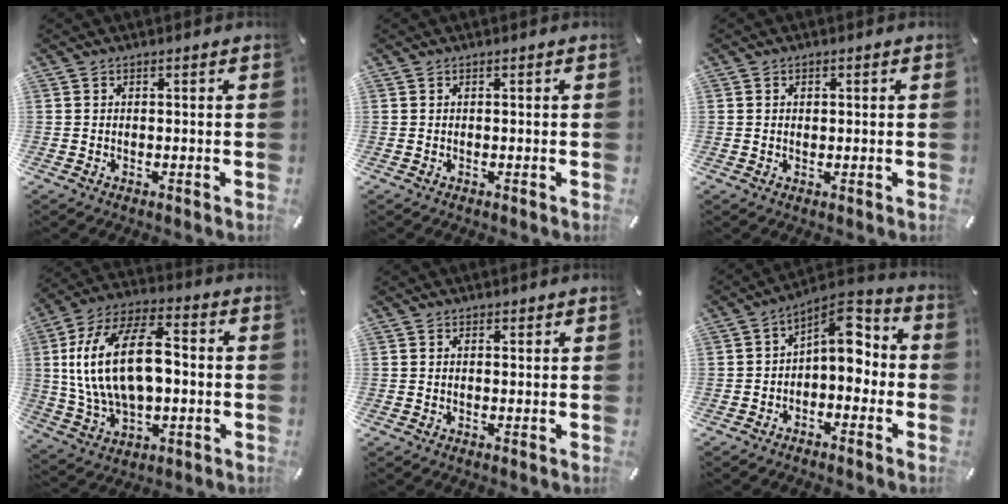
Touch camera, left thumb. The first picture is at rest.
{"total": 0.0}
{"total": 1.0, "force": [0.1, 0.9, 0.5], "torque": [-0.004, 0.000, 0.000]}
{"total": 21.0, "force": [1.0, 12.7, 16.7], "torque": [-0.339, 0.012, 0.017]}
{"total": 1.0, "force": [0.6, 0.7, 0.2], "torque": [0.004, -0.002, 0.011]}
{"total": 8.8, "force": [1.2, 5.3, 6.9], "torque": [-0.083, -0.019, 0.013]}